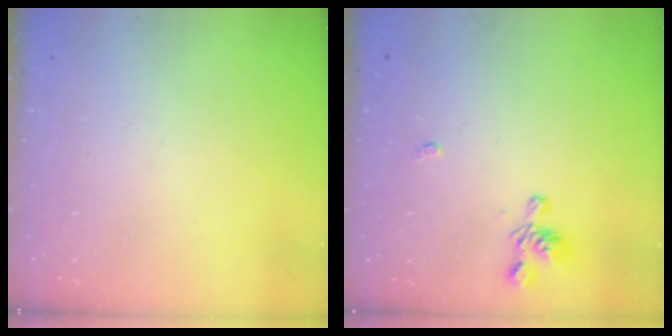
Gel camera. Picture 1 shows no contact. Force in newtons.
{"total": 4.2, "press": 4.2, "slide": 0.4}